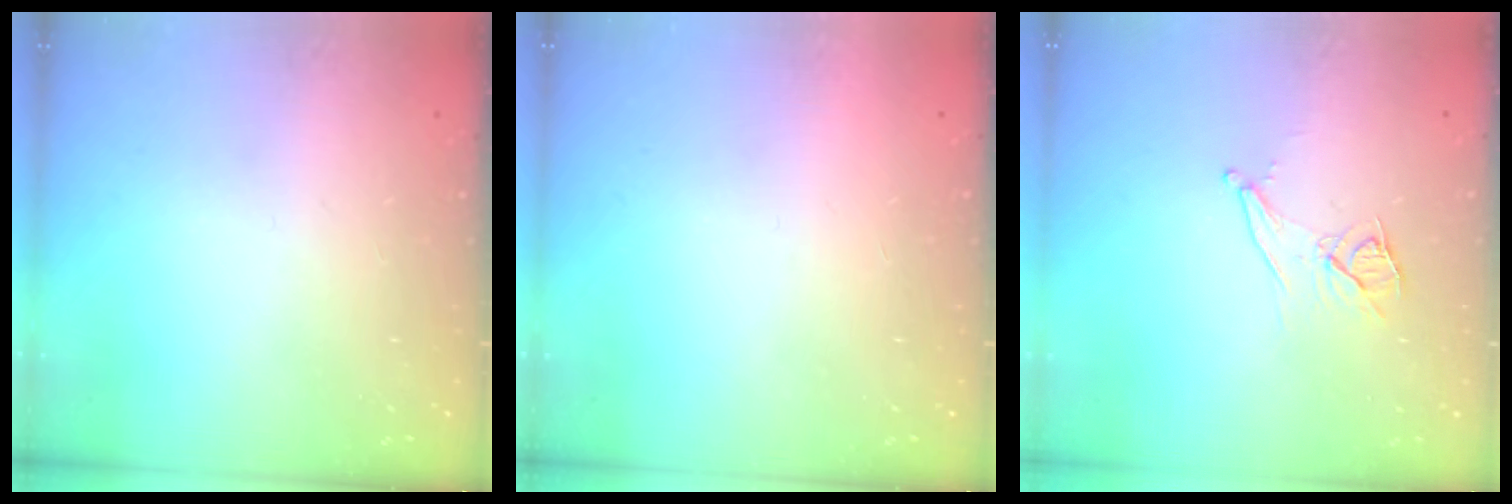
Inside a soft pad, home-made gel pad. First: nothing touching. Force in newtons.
{"total": 1.6, "press": 1.6, "slide": 0.1}
{"total": 8.5, "press": 7.8, "slide": 3.3}